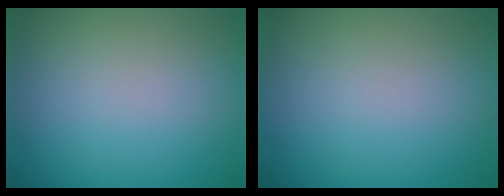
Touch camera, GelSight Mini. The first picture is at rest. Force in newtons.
{"total": 0.0}